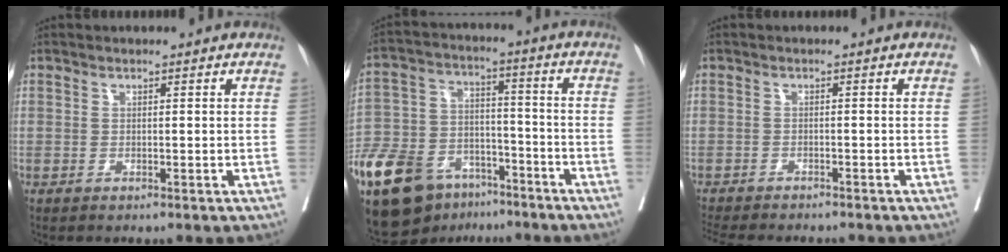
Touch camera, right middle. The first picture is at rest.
{"total": 23.5, "force": [-15.6, 12.7, 12.2], "torque": [-0.314, -0.004, -0.270]}
{"total": 10.9, "force": [-9.8, 2.0, 4.3], "torque": [-0.068, -0.014, -0.133]}